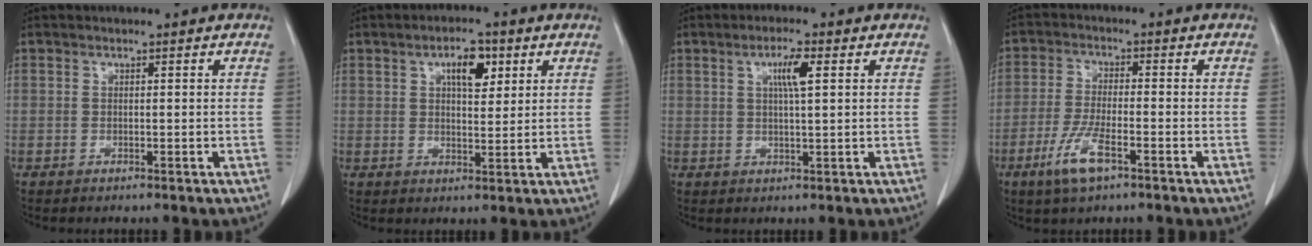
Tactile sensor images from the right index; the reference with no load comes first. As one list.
[{"total": 5.5, "force": [2.4, 2.2, 4.4], "torque": [-0.073, 0.004, 0.039]}, {"total": 4.1, "force": [1.4, 0.3, 3.9], "torque": [-0.070, 0.000, 0.024]}, {"total": 6.8, "force": [-3.7, 1.4, 5.5], "torque": [-0.118, -0.010, -0.068]}]